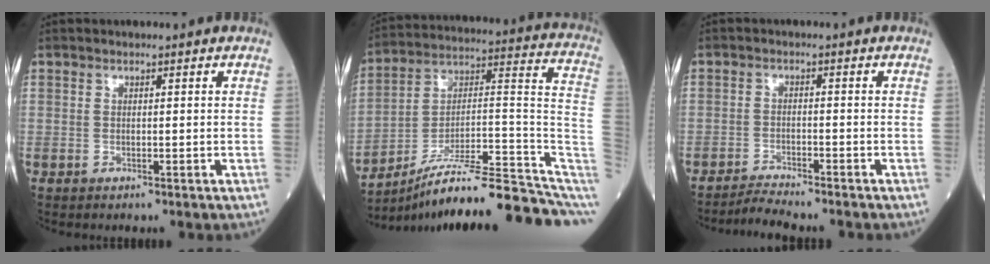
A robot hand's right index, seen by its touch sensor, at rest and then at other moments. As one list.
[{"total": 22.0, "force": [-18.3, 1.4, 12.1], "torque": [-0.107, 0.048, -0.280]}, {"total": 4.0, "force": [-3.8, -0.6, 0.8], "torque": [-0.018, -0.014, -0.063]}]